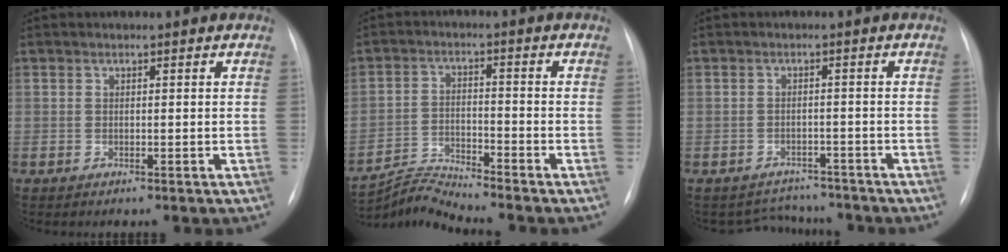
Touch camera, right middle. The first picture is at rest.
{"total": 6.0, "force": [-5.5, -2.2, -0.9], "torque": [-0.006, -0.011, -0.102]}
{"total": 4.9, "force": [-4.4, 1.8, -0.9], "torque": [0.013, 0.019, -0.059]}